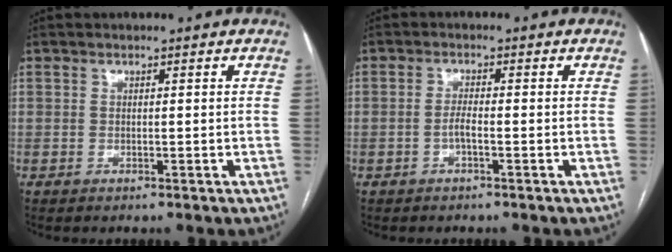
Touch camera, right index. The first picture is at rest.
{"total": 1.8, "force": [-0.8, 0.2, 1.7], "torque": [-0.030, 0.002, -0.017]}